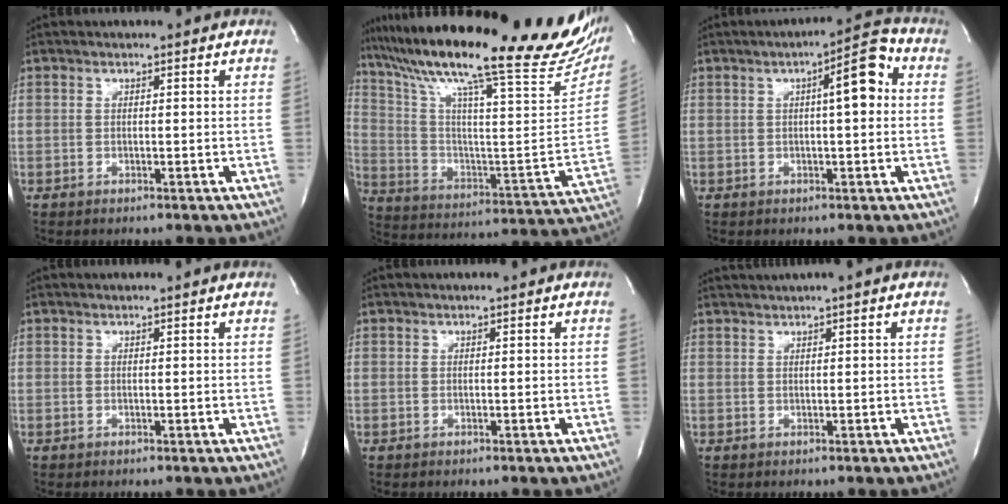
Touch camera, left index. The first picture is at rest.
{"total": 34.4, "force": [27.2, 2.6, 20.9], "torque": [-0.323, -0.066, 0.382]}
{"total": 6.9, "force": [1.2, 1.3, 6.7], "torque": [-0.094, 0.019, 0.009]}
{"total": 1.2, "force": [1.1, -0.2, 0.3], "torque": [-0.016, -0.002, 0.014]}
{"total": 0.7, "force": [0.7, 0.0, 0.2], "torque": [-0.006, 0.002, 0.007]}
{"total": 2.3, "force": [1.8, -0.9, 1.0], "torque": [-0.016, 0.009, 0.037]}